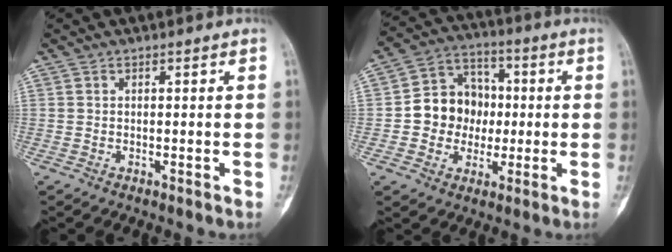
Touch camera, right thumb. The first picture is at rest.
{"total": 11.4, "force": [-0.6, 10.2, 5.2], "torque": [-0.035, 0.028, -0.017]}